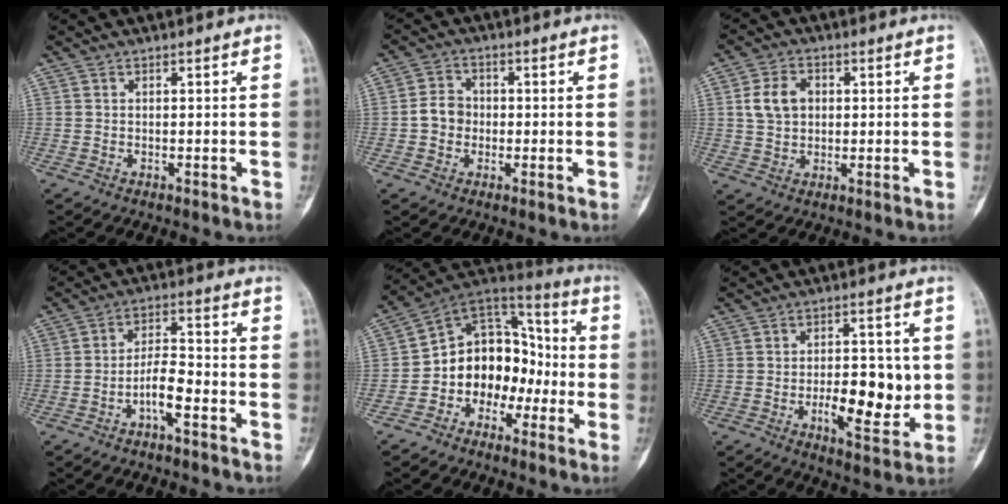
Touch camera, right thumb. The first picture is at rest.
{"total": 4.7, "force": [-0.7, 4.0, 2.2], "torque": [-0.026, 0.017, -0.020]}
{"total": 6.6, "force": [1.2, 4.9, 4.2], "torque": [-0.067, 0.006, 0.020]}
{"total": 6.2, "force": [-3.2, 2.1, 4.9], "torque": [-0.088, 0.036, -0.056]}
{"total": 15.2, "force": [-4.0, 11.7, 8.8], "torque": [-0.081, 0.076, -0.075]}
{"total": 11.2, "force": [-1.2, 5.1, 9.9], "torque": [-0.121, -0.006, -0.015]}